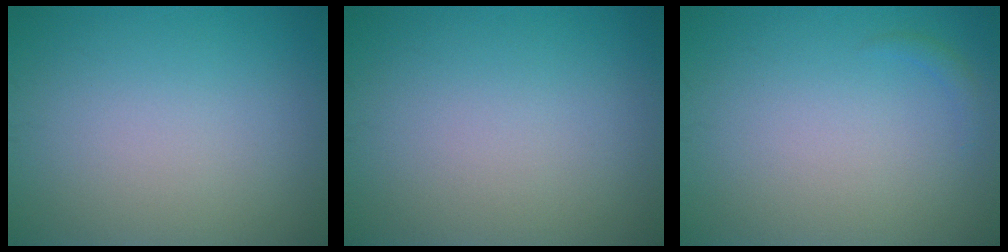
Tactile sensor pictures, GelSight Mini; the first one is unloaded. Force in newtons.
{"total": 0.0}
{"total": 0.7, "press": 0.7, "slide": 0.1}